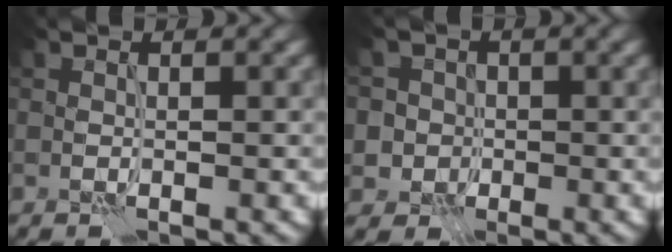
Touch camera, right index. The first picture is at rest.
{"total": 4.8, "force": [0.7, 4.6, 1.1], "torque": [-0.015, 0.025, -0.002]}